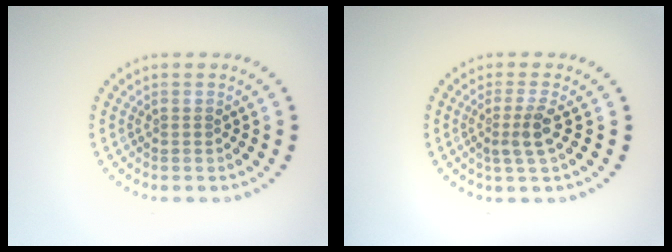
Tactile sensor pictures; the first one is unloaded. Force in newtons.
{"total": 2.2, "press": 1.8, "slide": 1.4}